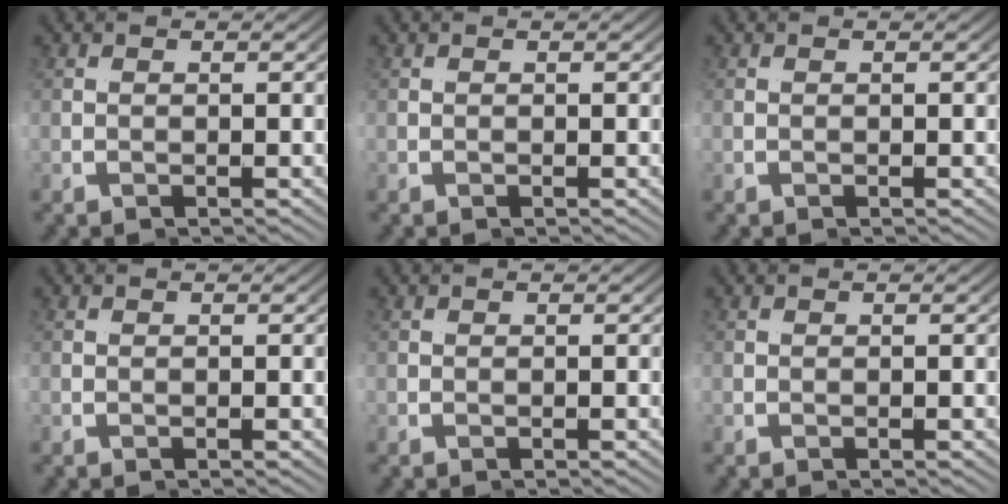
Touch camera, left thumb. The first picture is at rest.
{"total": 0.0}
{"total": 0.0}
{"total": 0.0}
{"total": 0.0}
{"total": 0.0}